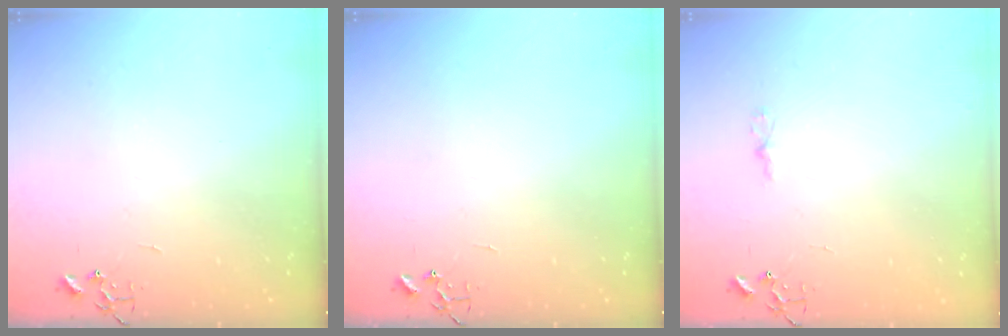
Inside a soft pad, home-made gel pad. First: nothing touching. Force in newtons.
{"total": 0.0}
{"total": 3.1, "press": 3.1, "slide": 0.3}